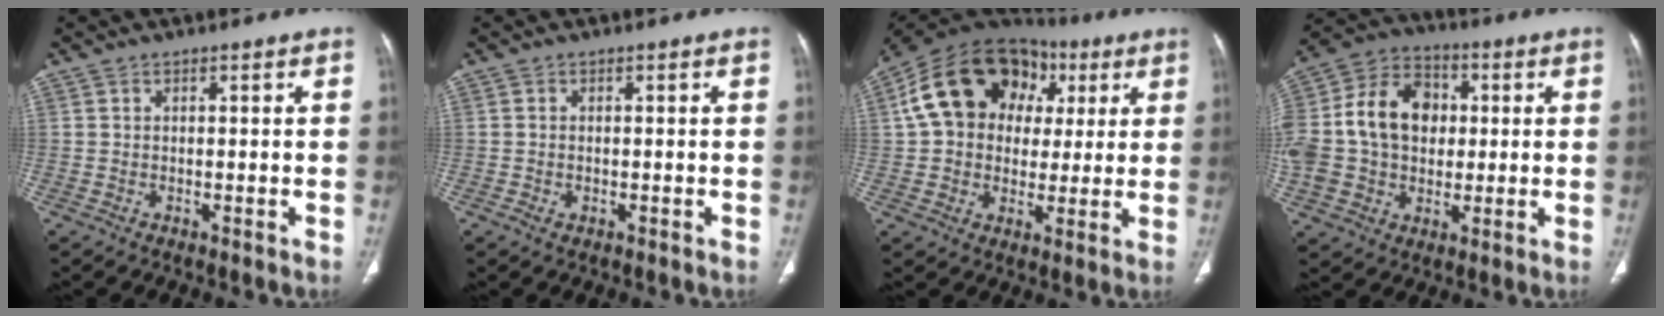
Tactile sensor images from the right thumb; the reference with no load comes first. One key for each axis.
{"total": 1.2, "fx": -0.4, "fy": 0.6, "fz": 0.9, "tx": -0.027, "ty": 0.005, "tz": -0.005}
{"total": 20.1, "fx": 5.0, "fy": 15.5, "fz": 11.8, "tx": -0.181, "ty": 0.031, "tz": 0.078}
{"total": 21.8, "fx": 1.5, "fy": 16.7, "fz": 13.9, "tx": -0.285, "ty": 0.036, "tz": 0.033}